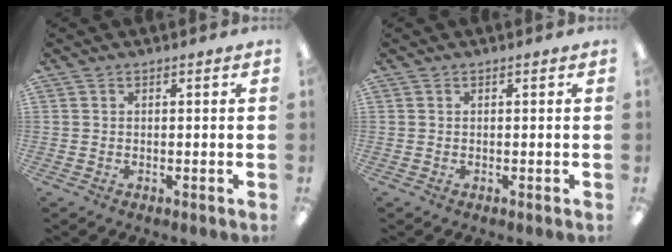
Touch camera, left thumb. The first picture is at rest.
{"total": 0.0}